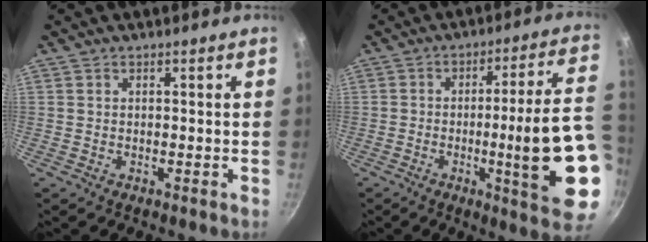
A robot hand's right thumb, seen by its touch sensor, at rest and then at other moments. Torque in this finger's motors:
{"motor_torque": [2.49, 2.32, 1.81, -0.74, 0.43]}